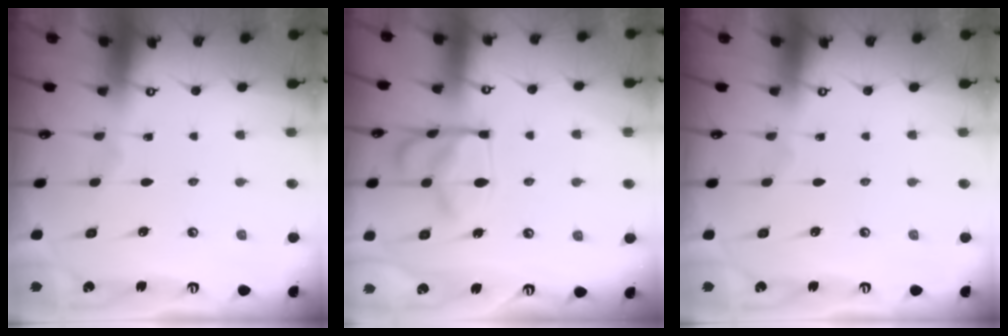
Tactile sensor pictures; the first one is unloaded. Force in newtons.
{"total": 11.8, "press": 11.8, "slide": 0.7}
{"total": 0.0}